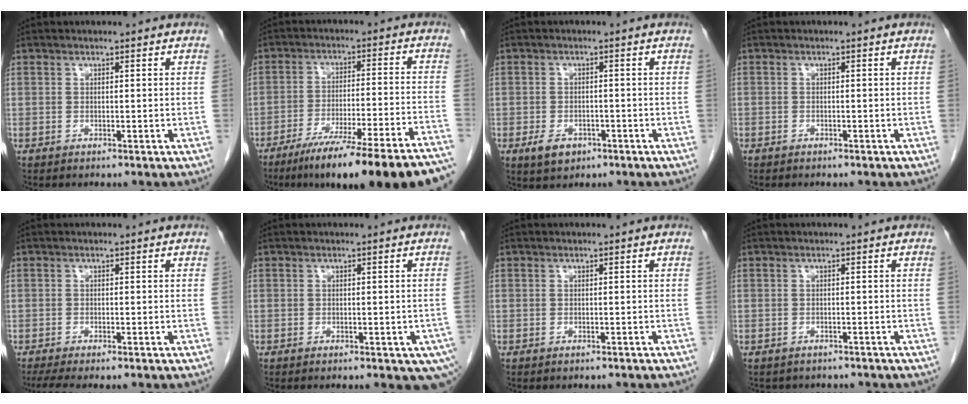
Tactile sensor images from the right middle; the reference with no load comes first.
{"total": 21.2, "force": [-17.3, 0.6, 12.2], "torque": [-0.130, -0.015, -0.260]}
{"total": 3.8, "force": [-2.1, 2.4, 2.1], "torque": [-0.037, -0.001, -0.024]}
{"total": 0.7, "force": [-0.5, 0.4, 0.1], "torque": [-0.006, 0.003, -0.010]}
{"total": 5.2, "force": [-4.1, 0.8, 3.0], "torque": [-0.045, -0.012, -0.065]}
{"total": 6.3, "force": [-3.7, 2.4, 4.5], "torque": [-0.037, -0.007, -0.051]}
{"total": 1.6, "force": [-1.5, 0.5, 0.5], "torque": [-0.013, -0.003, -0.018]}
{"total": 4.8, "force": [-4.2, 2.1, 1.0], "torque": [-0.016, 0.005, -0.045]}